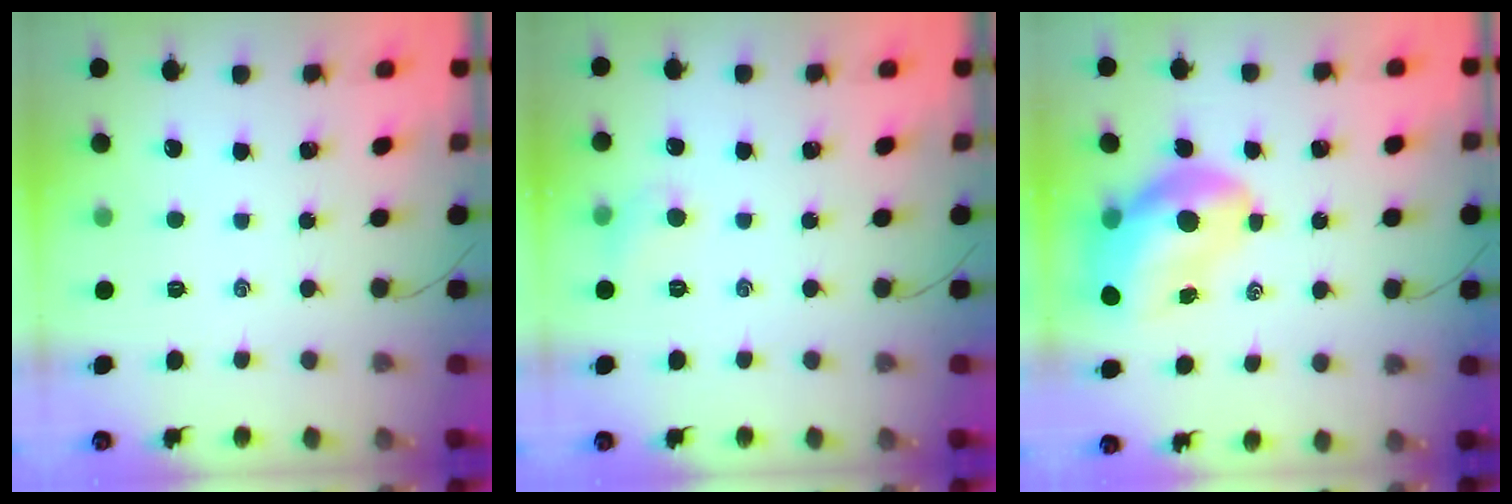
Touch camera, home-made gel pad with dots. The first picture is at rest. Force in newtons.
{"total": 5.1, "press": 4.9, "slide": 1.3}
{"total": 13.4, "press": 12.8, "slide": 3.9}